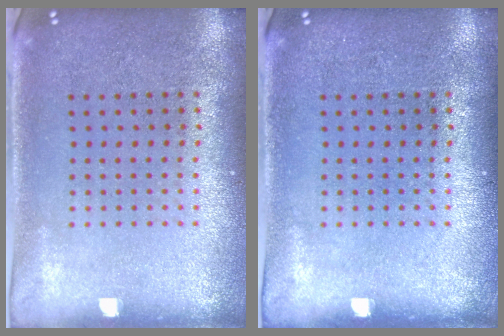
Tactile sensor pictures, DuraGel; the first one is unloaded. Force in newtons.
{"total": 0.0}